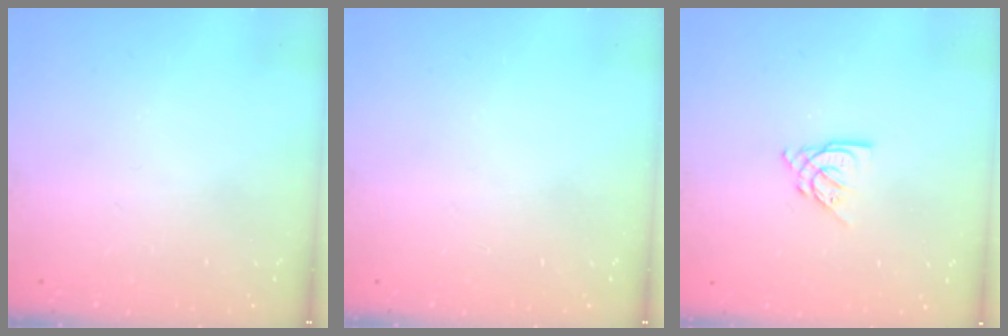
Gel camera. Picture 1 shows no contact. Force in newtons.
{"total": 0.0}
{"total": 6.7, "press": 6.7, "slide": 0.2}